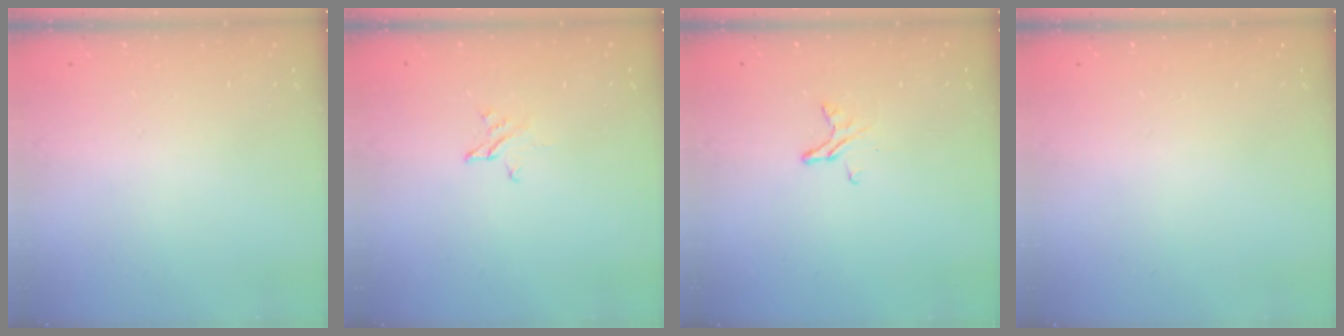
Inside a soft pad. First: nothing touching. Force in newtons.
{"total": 2.5, "press": 2.5, "slide": 0.1}
{"total": 4.5, "press": 4.4, "slide": 0.3}
{"total": 0.0}